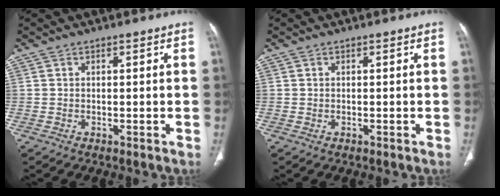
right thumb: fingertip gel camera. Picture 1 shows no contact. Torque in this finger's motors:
{"motor_torque": [1.14, 0.89, 0.13, -0.38, 0.00]}